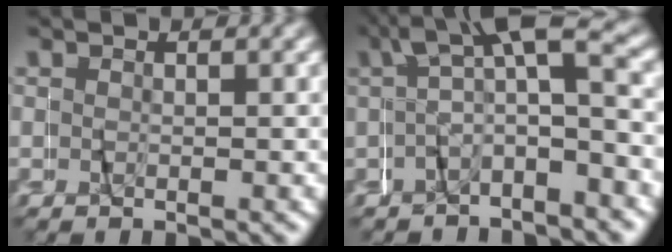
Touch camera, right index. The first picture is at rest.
{"total": 3.8, "force": [0.5, 1.3, 3.5], "torque": [-0.049, 0.013, -0.003]}